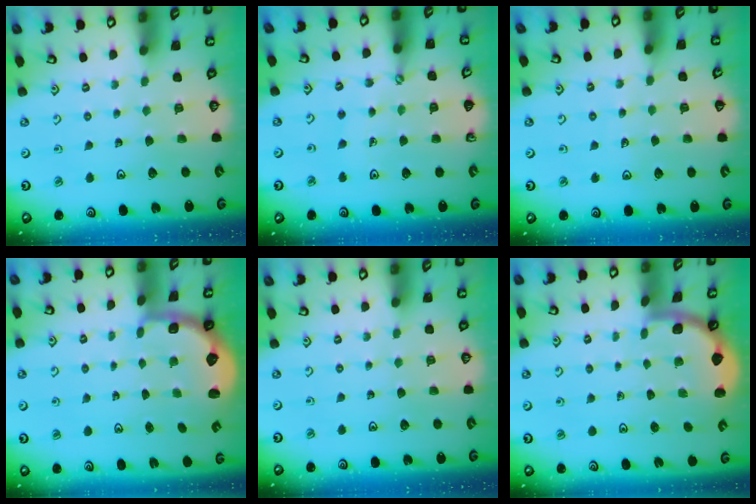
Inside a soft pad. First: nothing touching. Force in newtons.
{"total": 4.8, "press": 4.5, "slide": 1.5}
{"total": 4.7, "press": 4.7, "slide": 0.4}
{"total": 2.8, "press": 1.7, "slide": 2.2}
{"total": 0.0}
{"total": 1.8, "press": 1.7, "slide": 0.0}